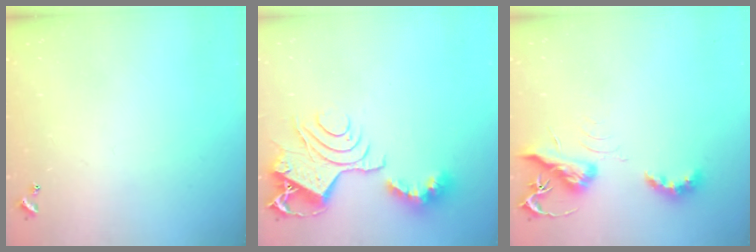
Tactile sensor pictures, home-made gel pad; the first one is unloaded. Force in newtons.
{"total": 13.0, "press": 12.9, "slide": 1.4}
{"total": 6.8, "press": 6.8, "slide": 0.3}